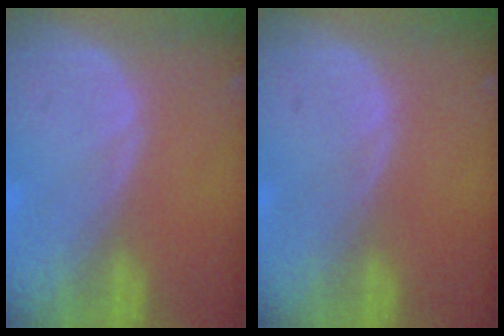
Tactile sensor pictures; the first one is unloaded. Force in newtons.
{"total": 0.0}